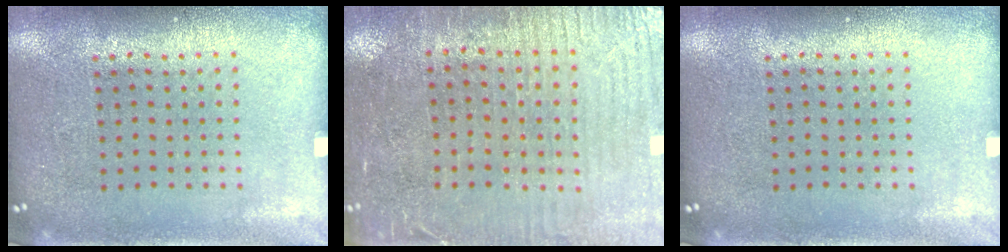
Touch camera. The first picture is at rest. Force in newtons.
{"total": 3.4, "press": 3.0, "slide": 1.5}
{"total": 0.0}